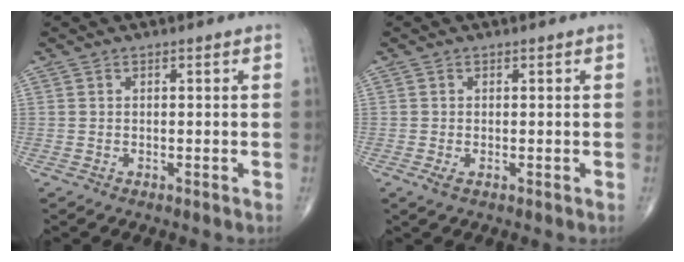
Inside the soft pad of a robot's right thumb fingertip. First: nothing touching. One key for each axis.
{"total": 0.9, "fx": -0.1, "fy": 0.4, "fz": 0.8, "tx": -0.016, "ty": -0.002, "tz": -0.001}